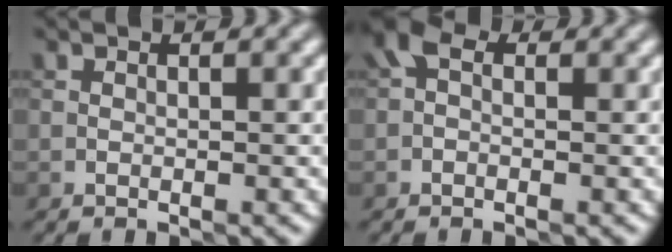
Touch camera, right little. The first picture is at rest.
{"total": 1.7, "force": [0.0, 1.1, 1.2], "torque": [-0.024, 0.009, -0.007]}